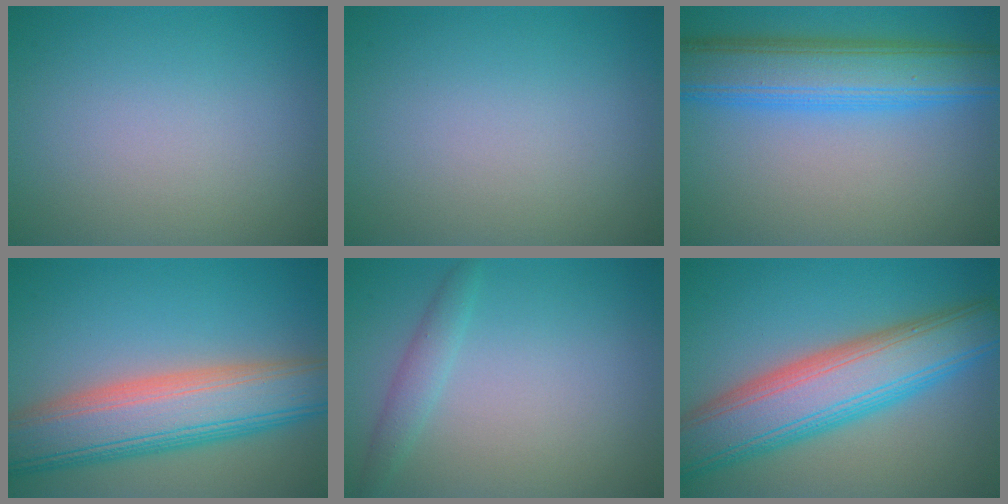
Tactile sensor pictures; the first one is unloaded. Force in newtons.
{"total": 0.0}
{"total": 8.1, "press": 8.1, "slide": 0.1}
{"total": 10.0, "press": 10.0, "slide": 0.5}
{"total": 1.6, "press": 1.6, "slide": 0.0}
{"total": 10.1, "press": 10.1, "slide": 0.4}